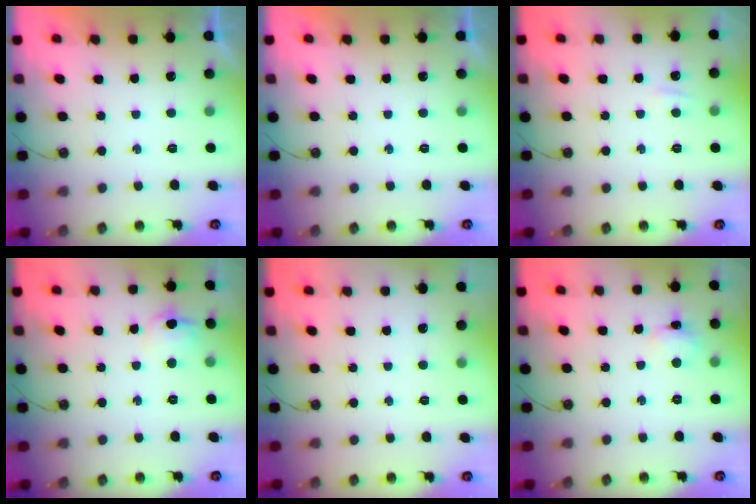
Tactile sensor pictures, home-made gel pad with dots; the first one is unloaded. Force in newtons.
{"total": 0.0}
{"total": 2.8, "press": 2.8, "slide": 0.5}
{"total": 5.9, "press": 5.8, "slide": 1.5}
{"total": 0.0}
{"total": 4.6, "press": 4.5, "slide": 0.8}